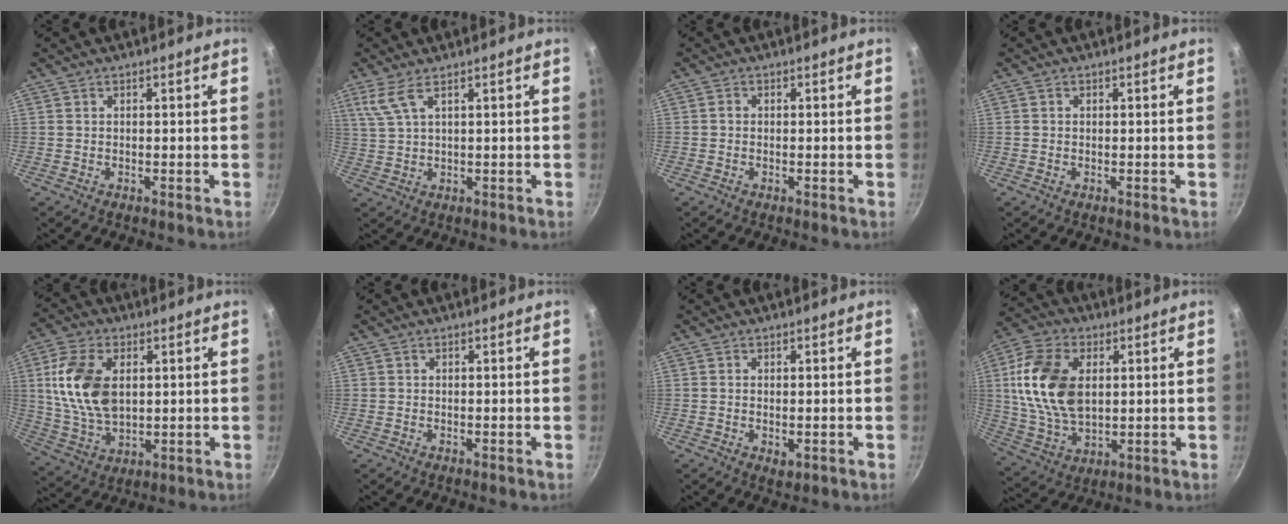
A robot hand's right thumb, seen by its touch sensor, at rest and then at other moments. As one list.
[{"total": 4.5, "force": [2.3, 1.2, 3.6], "torque": [-0.089, -0.005, 0.056]}, {"total": 0.7, "force": [-0.1, 0.6, 0.4], "torque": [-0.006, 0.005, -0.005]}, {"total": 0.0}, {"total": 14.5, "force": [2.9, 9.0, 11.1], "torque": [-0.197, -0.012, 0.060]}, {"total": 0.0}, {"total": 1.6, "force": [-0.3, 0.9, 1.2], "torque": [-0.019, -0.007, -0.003]}, {"total": 17.0, "force": [3.0, 10.9, 12.8], "torque": [-0.229, -0.004, 0.059]}]